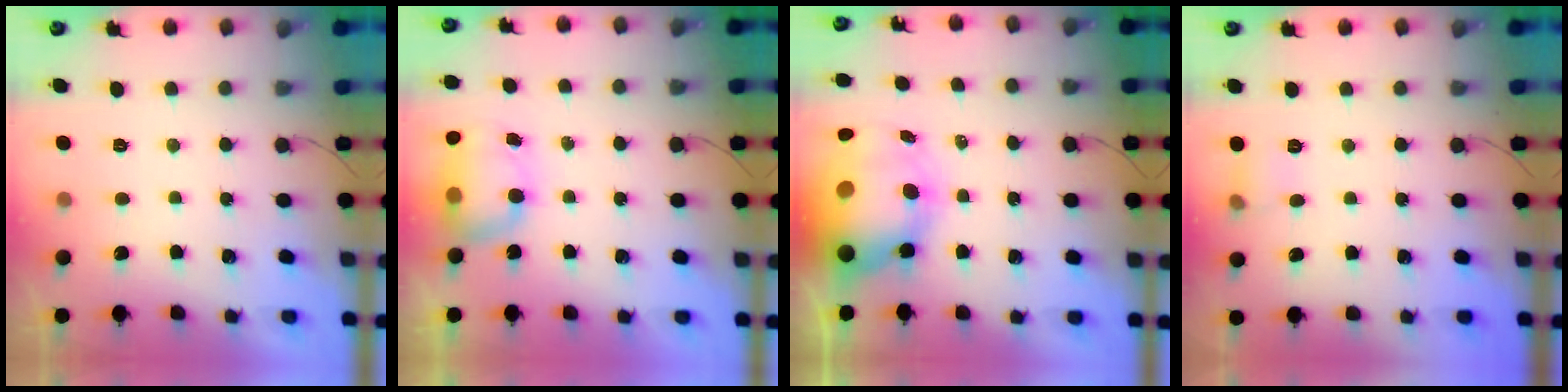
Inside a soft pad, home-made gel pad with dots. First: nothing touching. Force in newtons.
{"total": 7.1, "press": 7.0, "slide": 1.2}
{"total": 12.3, "press": 12.0, "slide": 2.7}
{"total": 5.1, "press": 4.8, "slide": 1.6}